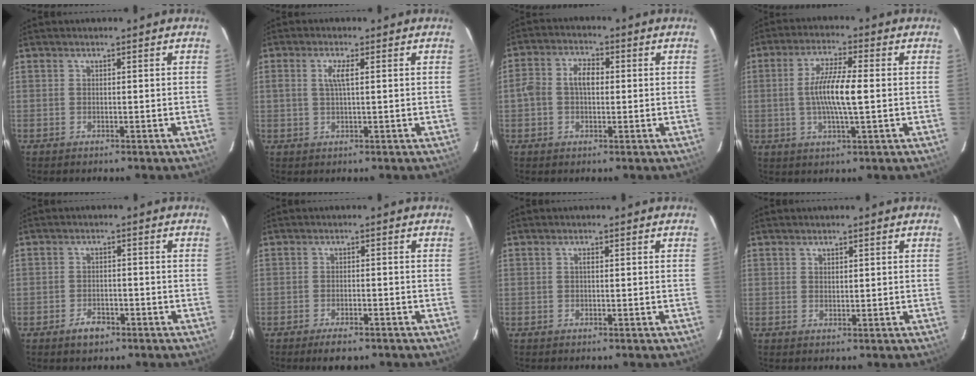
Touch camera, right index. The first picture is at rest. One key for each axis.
{"total": 2.8, "fx": 0.6, "fy": 0.4, "fz": 2.7, "tx": -0.054, "ty": 0.002, "tz": 0.012}
{"total": 5.5, "fx": 0.0, "fy": 3.7, "fz": 4.2, "tx": -0.079, "ty": 0.018, "tz": -0.001}
{"total": 8.7, "fx": -0.3, "fy": 1.1, "fz": 8.6, "tx": -0.163, "ty": 0.000, "tz": -0.007}
{"total": 3.7, "fx": -2.3, "fy": 2.3, "fz": 1.6, "tx": -0.032, "ty": 0.008, "tz": -0.033}
{"total": 4.5, "fx": -3.4, "fy": 1.7, "fz": 2.5, "tx": -0.054, "ty": -0.007, "tz": -0.050}
{"total": 0.6, "fx": 0.0, "fy": 0.2, "fz": 0.6, "tx": -0.011, "ty": 0.004, "tz": -0.002}
{"total": 1.0, "fx": 0.6, "fy": 0.6, "fz": 0.5, "tx": -0.006, "ty": 0.002, "tz": 0.011}